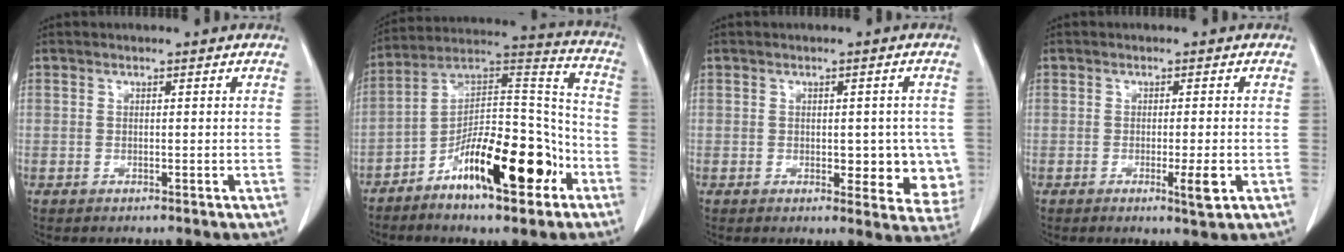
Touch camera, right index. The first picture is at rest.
{"total": 17.7, "force": [-8.7, 5.0, 14.6], "torque": [-0.232, 0.024, -0.137]}
{"total": 8.1, "force": [-0.9, 3.8, 7.0], "torque": [-0.065, -0.001, -0.005]}
{"total": 3.2, "force": [-1.1, 0.2, 3.0], "torque": [-0.042, -0.005, -0.015]}